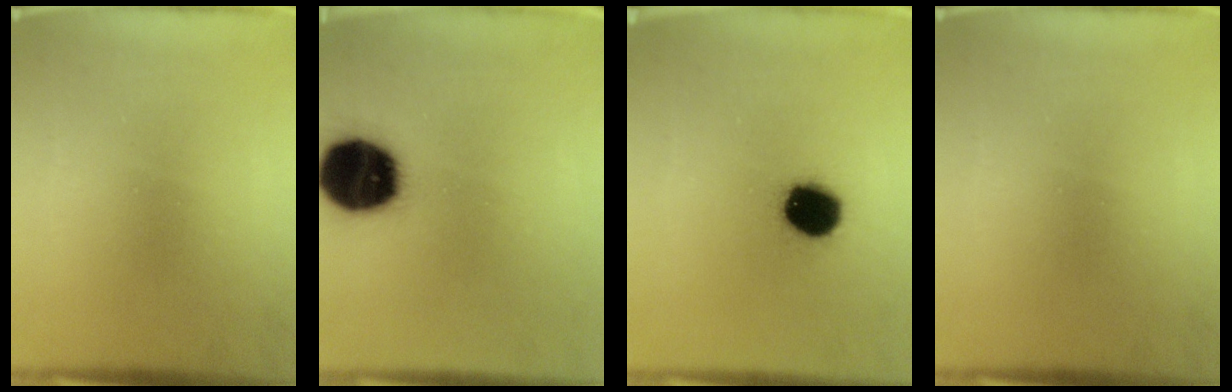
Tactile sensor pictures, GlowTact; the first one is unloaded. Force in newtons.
{"total": 19.8}
{"total": 11.3}
{"total": 0.0}